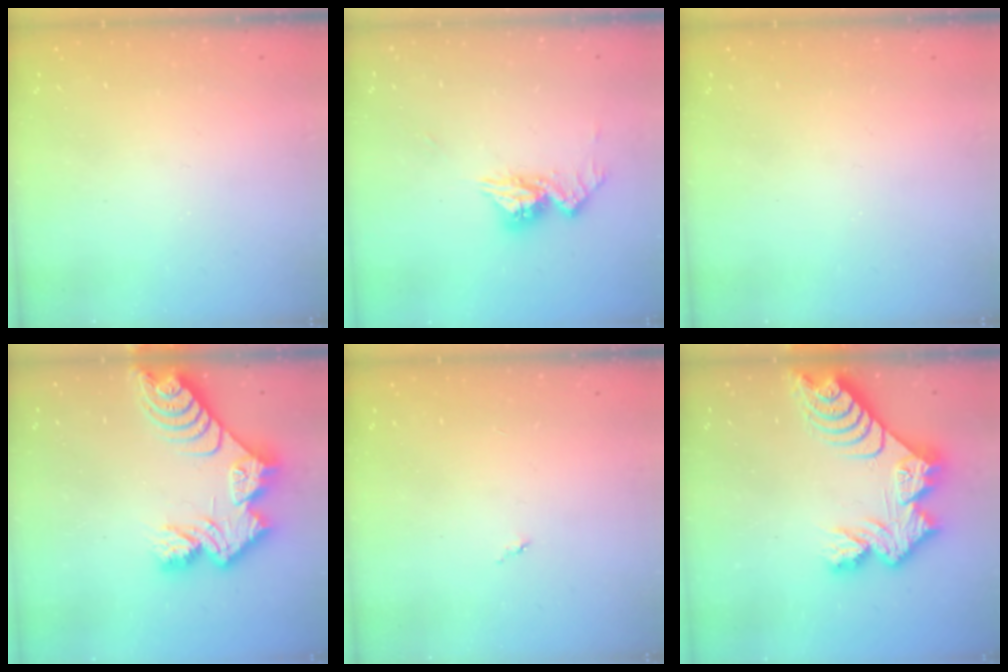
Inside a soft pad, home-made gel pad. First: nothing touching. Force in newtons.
{"total": 10.5, "press": 10.5, "slide": 1.0}
{"total": 0.0}
{"total": 14.5, "press": 14.4, "slide": 1.1}
{"total": 3.0, "press": 3.0, "slide": 0.2}
{"total": 15.0, "press": 14.9, "slide": 1.4}